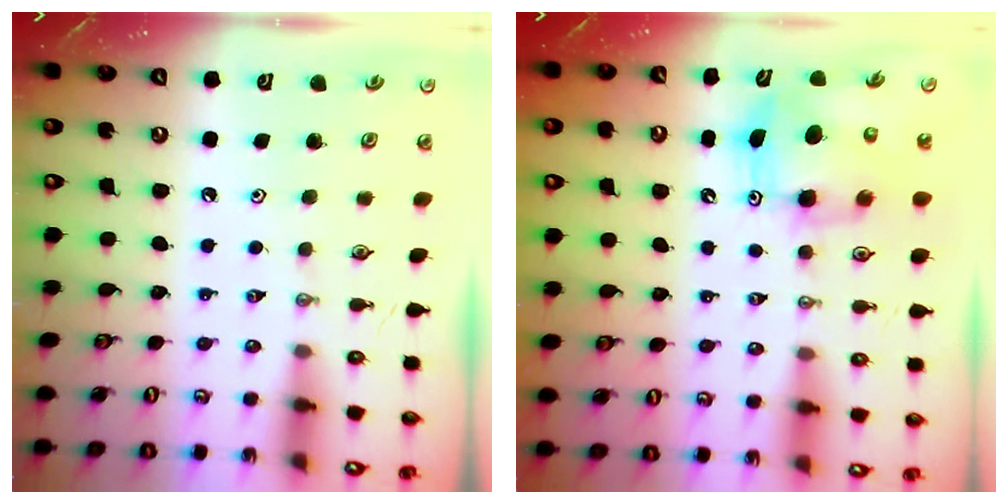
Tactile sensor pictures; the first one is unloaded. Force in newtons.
{"total": 9.0, "press": 8.8, "slide": 2.0}